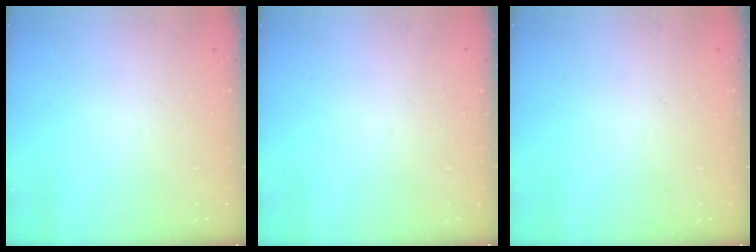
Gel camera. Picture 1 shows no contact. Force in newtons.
{"total": 0.0}
{"total": 0.0}